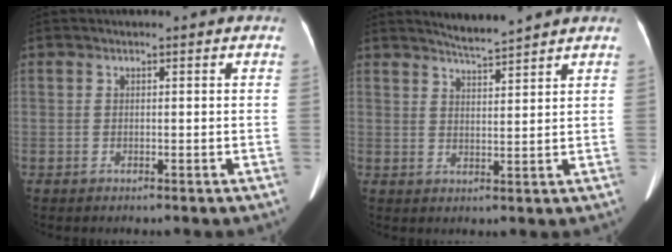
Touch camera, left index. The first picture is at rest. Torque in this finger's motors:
{"motor_torque": [0.51, -0.75, 0.06, 0.00]}